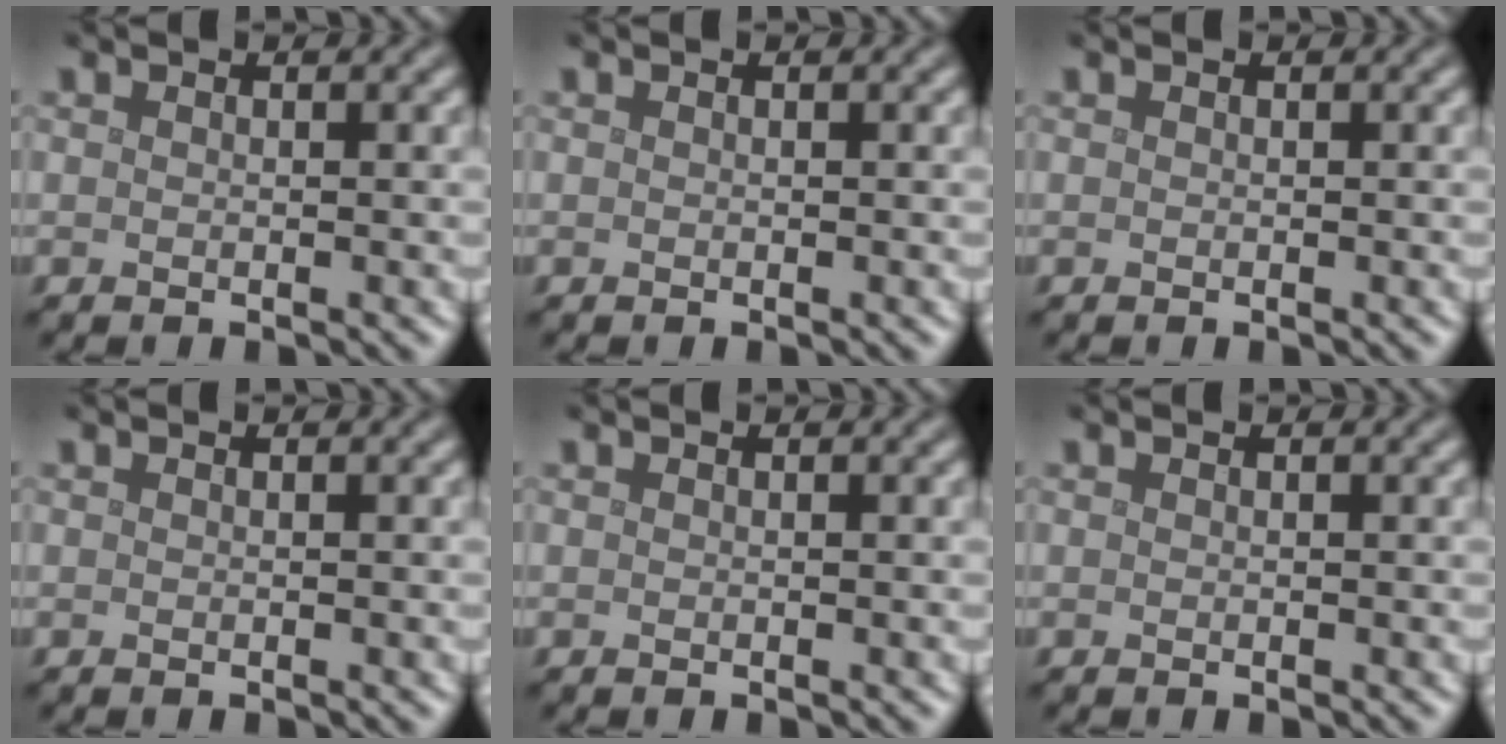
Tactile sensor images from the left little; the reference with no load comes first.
{"total": 0.0}
{"total": 0.0}
{"total": 0.0}
{"total": 0.0}
{"total": 0.0}